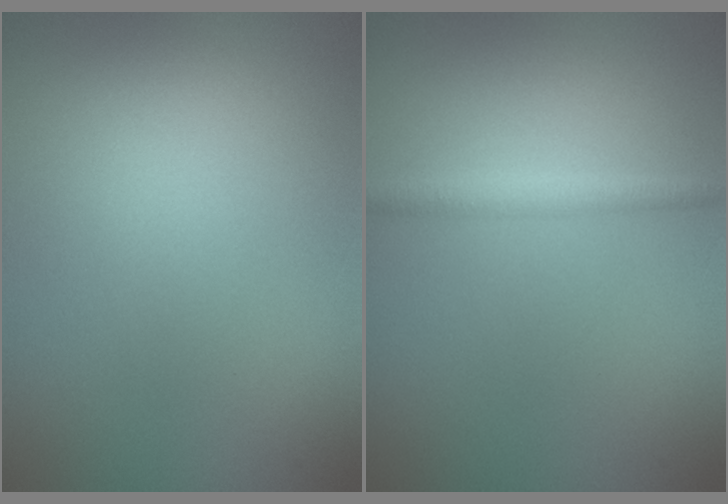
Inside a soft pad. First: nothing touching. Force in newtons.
{"total": 1.7, "press": 1.7, "slide": 0.1}